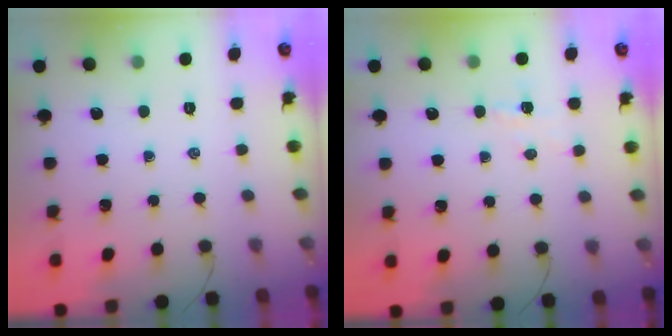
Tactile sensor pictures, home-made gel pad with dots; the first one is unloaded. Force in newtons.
{"total": 2.9, "press": 2.8, "slide": 0.8}